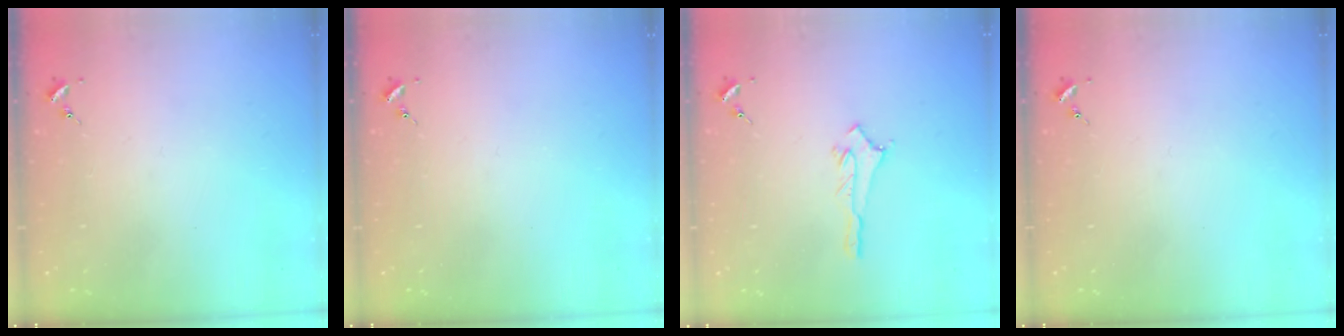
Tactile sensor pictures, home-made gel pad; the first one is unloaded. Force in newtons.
{"total": 0.0}
{"total": 2.8, "press": 2.8, "slide": 0.3}
{"total": 0.0}